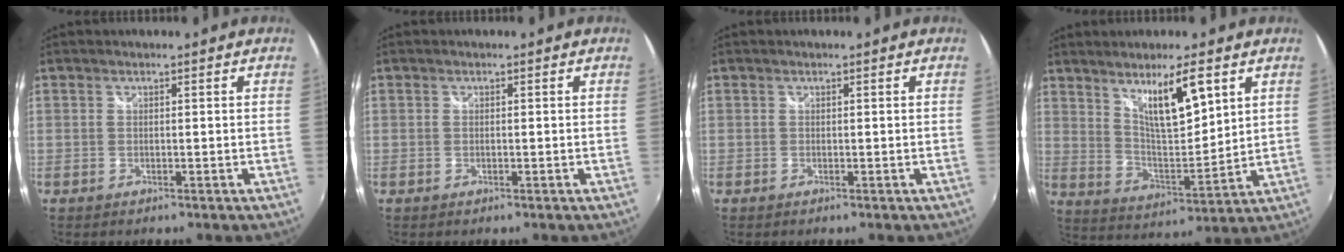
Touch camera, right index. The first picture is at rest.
{"total": 0.0}
{"total": 0.0}
{"total": 11.2, "force": [6.1, 2.5, 9.0], "torque": [-0.149, -0.006, 0.121]}